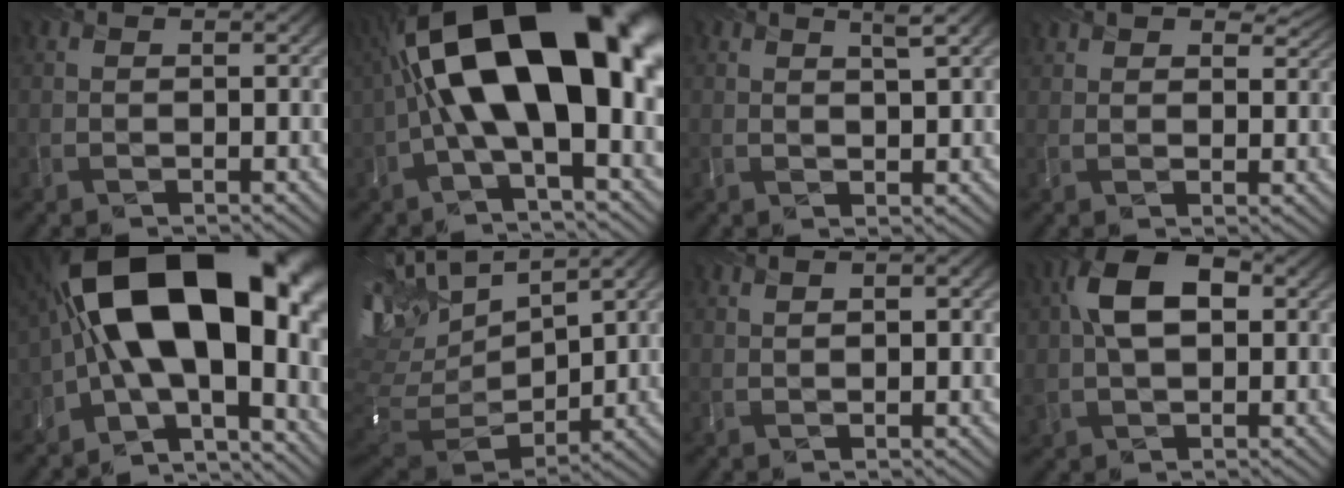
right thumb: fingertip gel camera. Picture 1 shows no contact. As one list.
[{"total": 18.9, "force": [1.6, 9.0, 16.6], "torque": [-0.280, 0.008, 0.034]}, {"total": 1.8, "force": [1.2, 0.2, 1.4], "torque": [-0.018, -0.003, 0.028]}, {"total": 4.9, "force": [3.5, 2.3, 2.5], "torque": [-0.037, -0.005, 0.059]}, {"total": 20.2, "force": [1.0, 10.8, 17.0], "torque": [-0.273, -0.014, 0.027]}, {"total": 12.9, "force": [5.3, 6.1, 10.0], "torque": [-0.235, 0.014, 0.123]}, {"total": 1.6, "force": [0.6, 0.5, 1.4], "torque": [-0.009, -0.006, 0.013]}, {"total": 9.1, "force": [1.4, 5.5, 7.1], "torque": [-0.165, 0.004, 0.020]}]